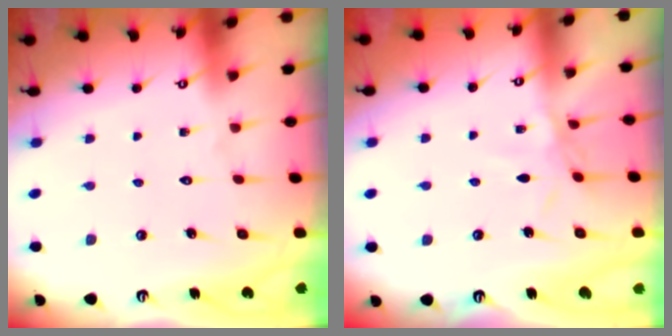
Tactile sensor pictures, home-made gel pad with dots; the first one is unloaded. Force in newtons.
{"total": 4.6, "press": 4.6, "slide": 0.4}